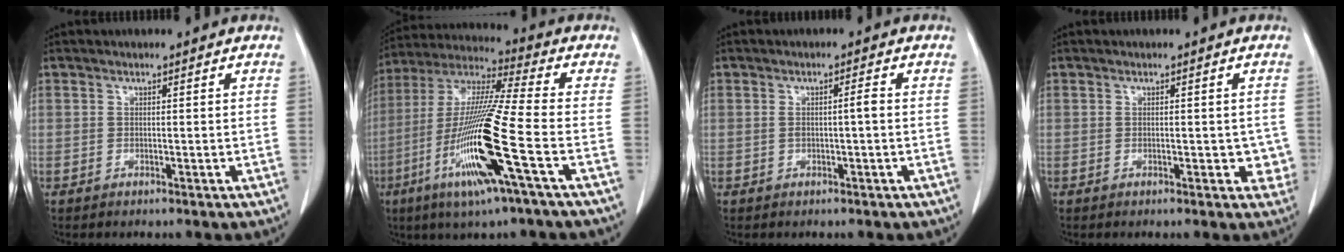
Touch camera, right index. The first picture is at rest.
{"total": 18.4, "force": [-6.3, -0.5, 17.3], "torque": [-0.364, -0.026, -0.130]}
{"total": 2.0, "force": [-0.1, 0.1, 2.0], "torque": [-0.036, 0.005, 0.000]}
{"total": 3.2, "force": [-0.6, 1.8, 2.5], "torque": [-0.009, 0.002, -0.007]}